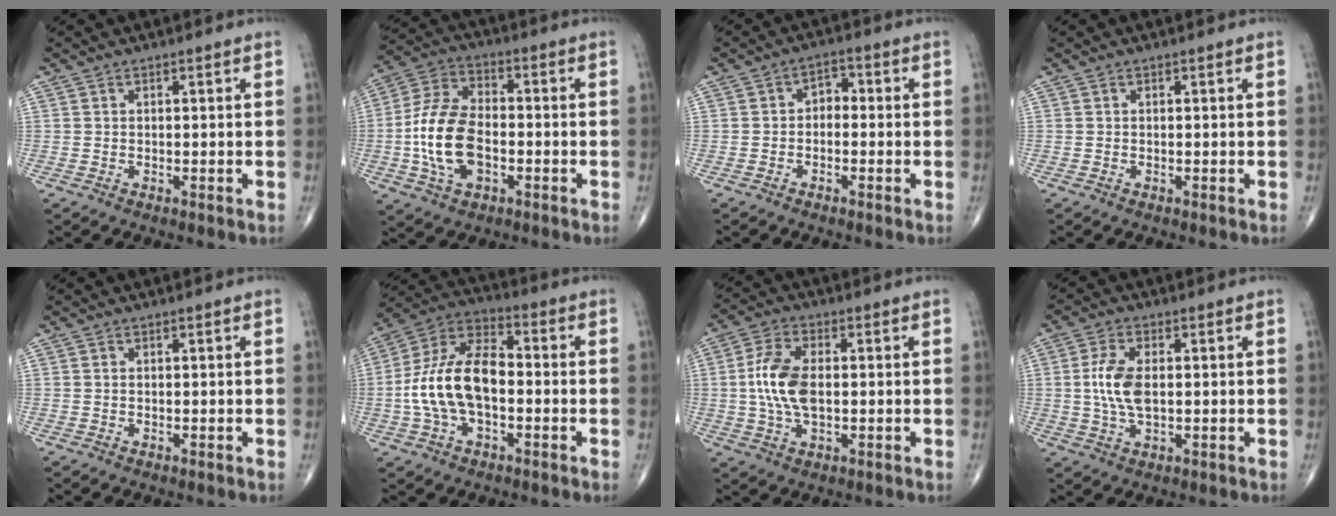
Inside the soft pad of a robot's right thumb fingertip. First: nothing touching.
{"total": 13.9, "force": [-2.7, 8.1, 11.0], "torque": [-0.217, 0.023, -0.053]}
{"total": 3.1, "force": [-0.6, 2.3, 2.1], "torque": [-0.014, 0.018, -0.022]}
{"total": 0.0}
{"total": 0.0}
{"total": 15.4, "force": [-1.8, 8.5, 12.7], "torque": [-0.248, 0.042, -0.039]}
{"total": 9.7, "force": [0.1, 5.0, 8.2], "torque": [-0.174, 0.006, 0.001]}
{"total": 7.3, "force": [0.4, 3.6, 6.4], "torque": [-0.138, 0.000, 0.007]}